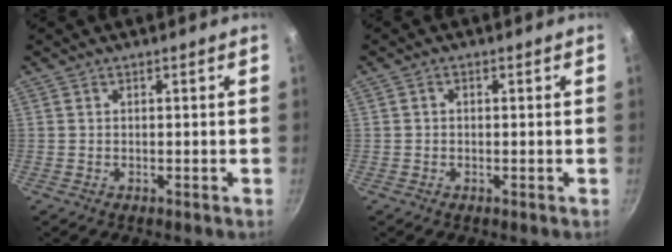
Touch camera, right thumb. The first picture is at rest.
{"total": 0.8, "force": [0.0, 0.6, 0.5], "torque": [-0.009, 0.006, 0.000]}